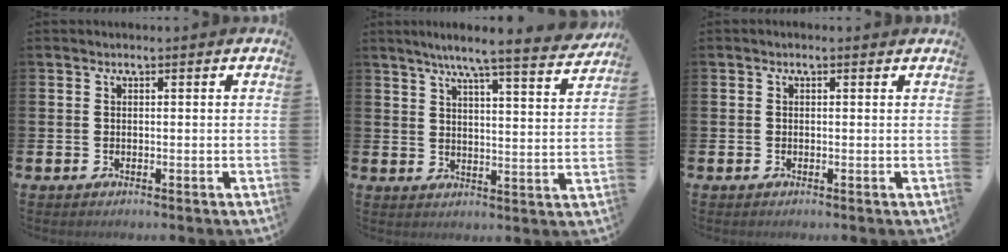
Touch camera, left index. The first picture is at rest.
{"total": 7.3, "force": [6.6, -0.2, 3.2], "torque": [-0.069, -0.043, 0.109]}
{"total": 0.0}